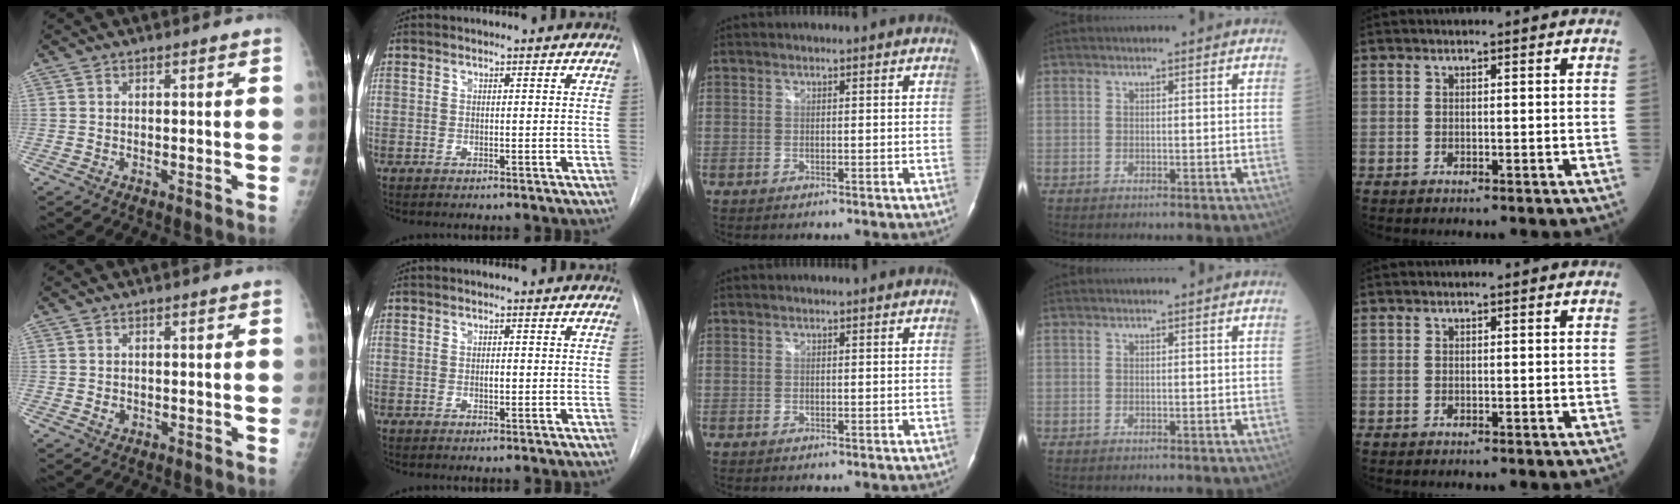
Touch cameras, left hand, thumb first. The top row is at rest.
{"thumb": {"total": 1.1, "force": [-0.1, 0.9, 0.6], "torque": [-0.007, 0.000, 0.003]}, "index": {"total": 0.7, "force": [-0.4, 0.3, 0.5], "torque": [-0.009, -0.006, -0.008]}}